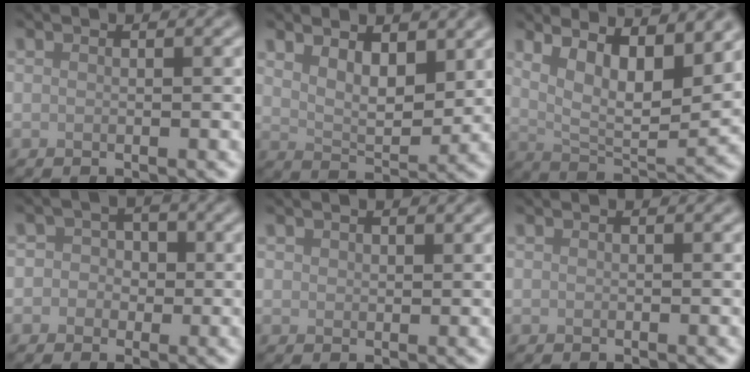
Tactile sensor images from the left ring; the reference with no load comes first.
{"total": 4.3, "force": [2.3, 2.1, 3.0], "torque": [-0.057, -0.008, 0.039]}
{"total": 9.5, "force": [4.3, 3.3, 7.8], "torque": [-0.125, -0.001, 0.071]}
{"total": 2.7, "force": [-0.1, 2.5, 0.8], "torque": [0.019, 0.008, -0.028]}
{"total": 0.9, "force": [0.7, 0.5, 0.2], "torque": [-0.005, -0.001, 0.014]}
{"total": 0.0}